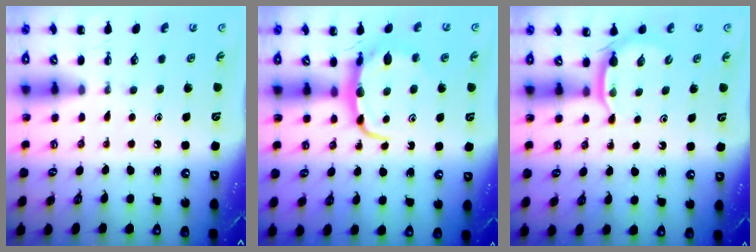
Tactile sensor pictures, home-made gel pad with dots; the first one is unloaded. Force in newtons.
{"total": 6.9, "press": 6.9, "slide": 1.0}
{"total": 2.9, "press": 2.8, "slide": 0.7}